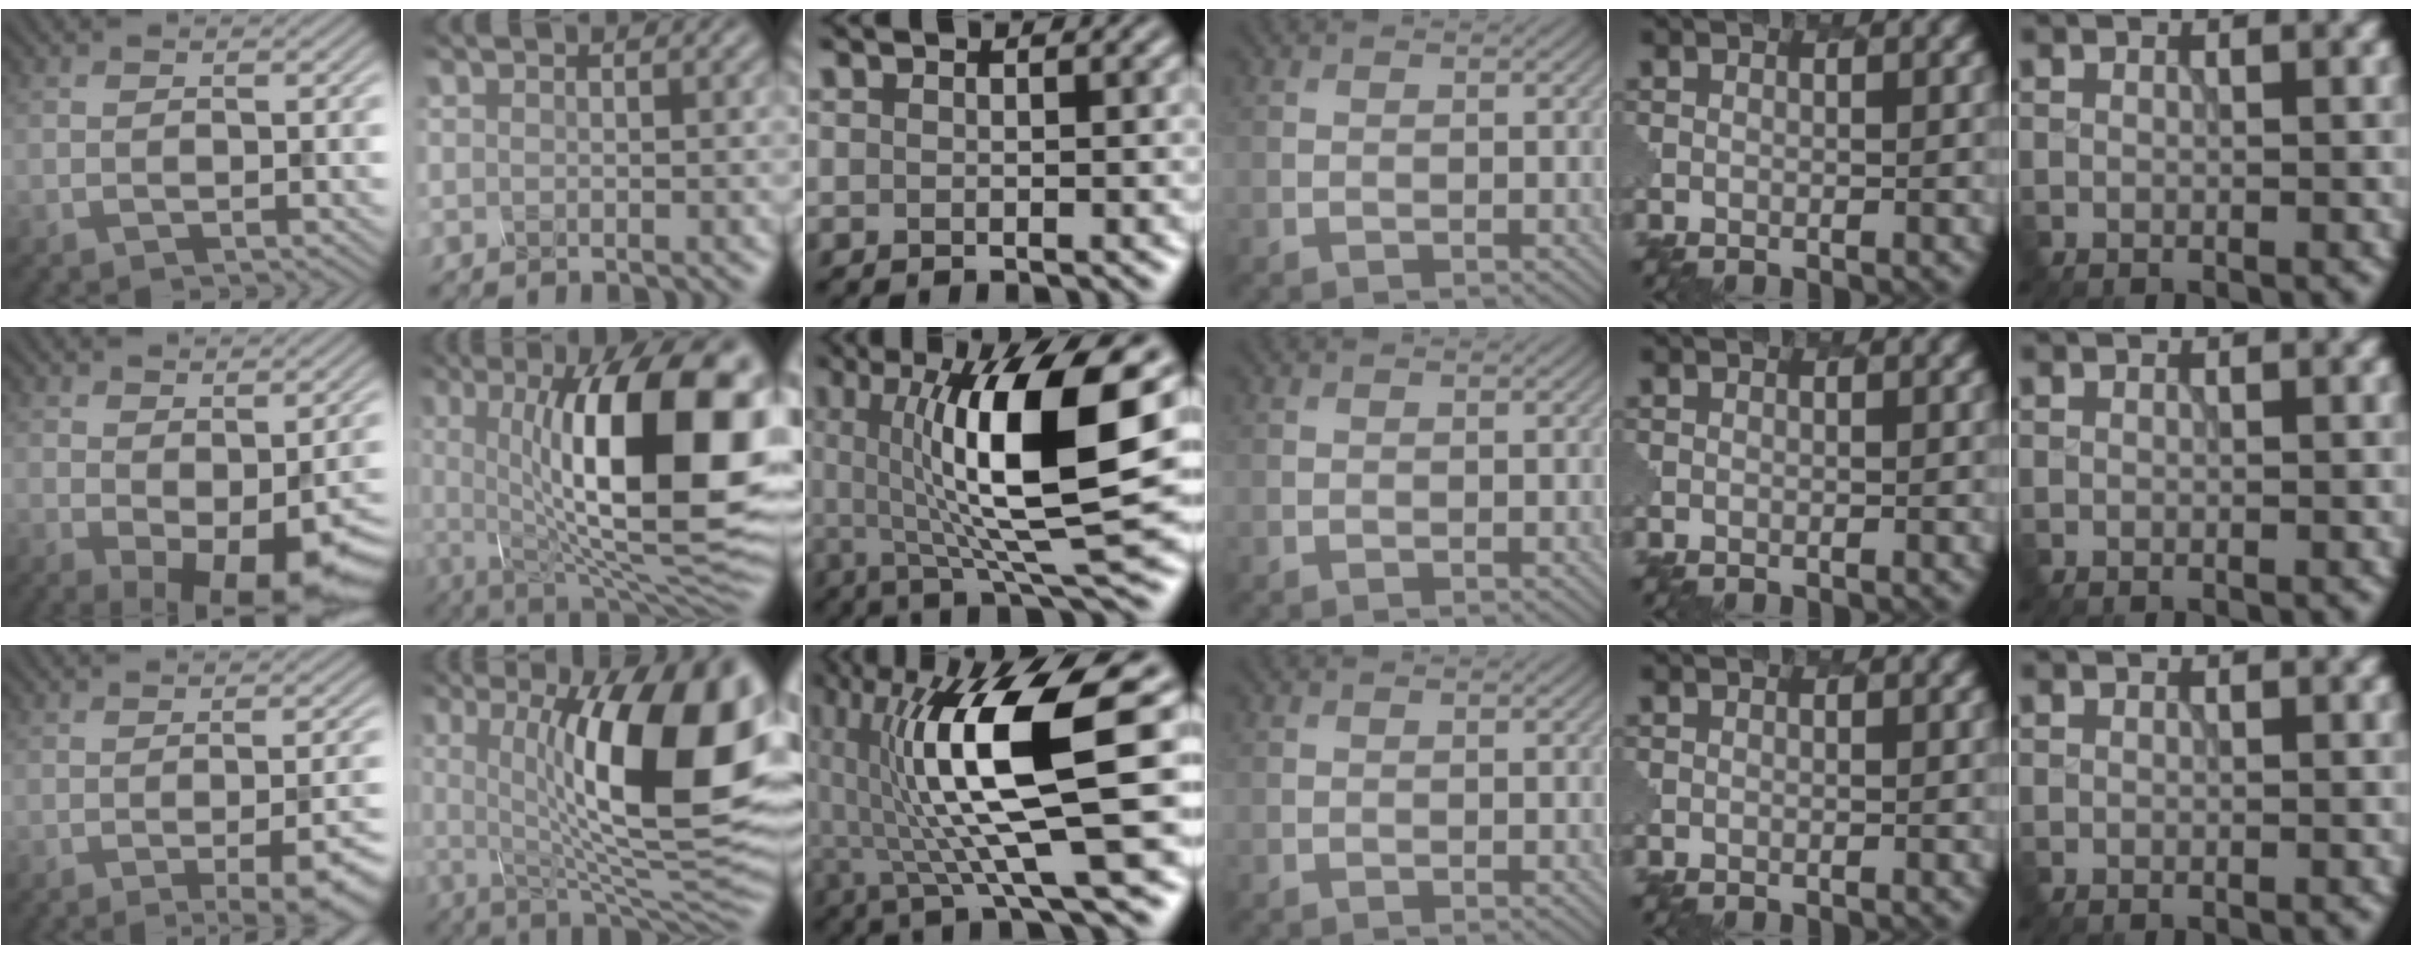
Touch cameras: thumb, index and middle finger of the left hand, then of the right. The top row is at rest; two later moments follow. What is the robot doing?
{"motion": "pour", "object": "mug"}